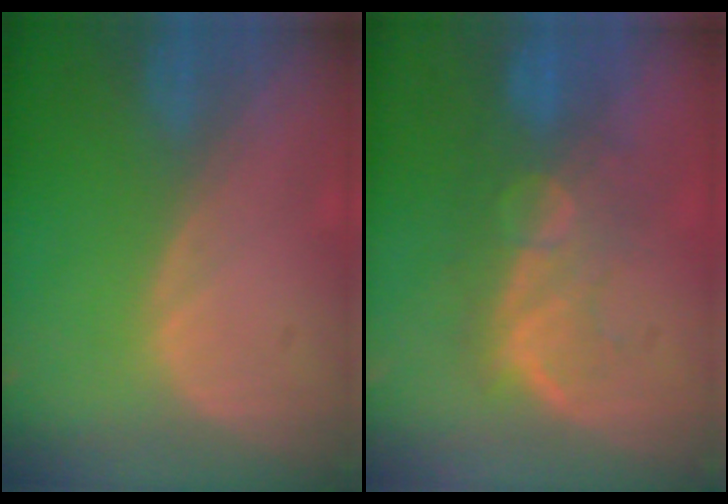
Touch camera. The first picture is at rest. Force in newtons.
{"total": 9.2, "press": 8.3, "slide": 4.0}